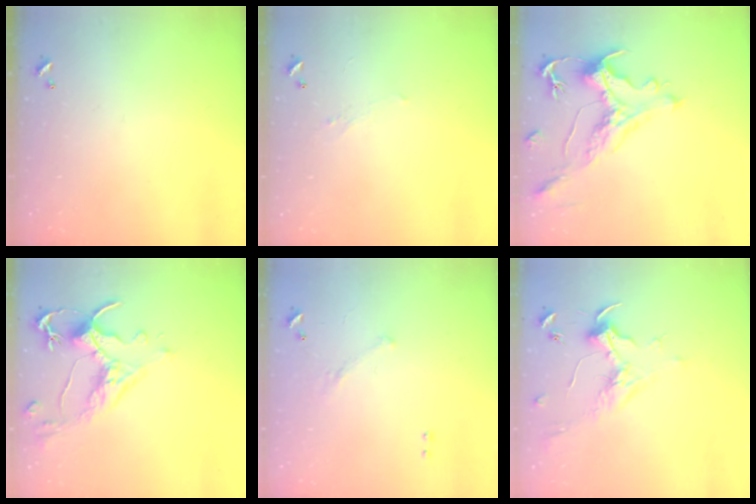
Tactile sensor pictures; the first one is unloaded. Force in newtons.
{"total": 1.3, "press": 1.1, "slide": 0.7}
{"total": 1.2, "press": 0.2, "slide": 1.2}
{"total": 3.1, "press": 2.9, "slide": 1.3}
{"total": 5.9, "press": 5.9, "slide": 0.8}
{"total": 1.9, "press": 1.7, "slide": 0.7}